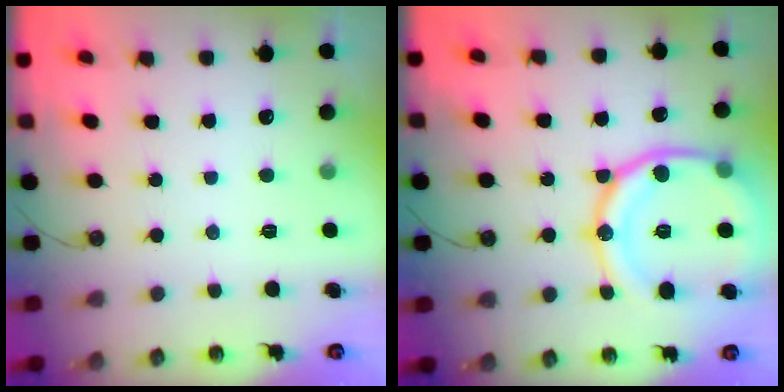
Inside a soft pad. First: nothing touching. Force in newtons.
{"total": 21.5, "press": 21.4, "slide": 2.4}